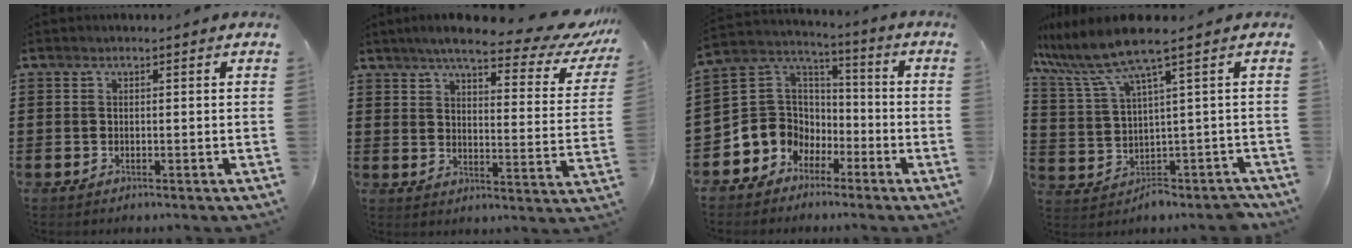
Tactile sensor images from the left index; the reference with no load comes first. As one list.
[{"total": 8.0, "force": [6.6, 1.2, 4.3], "torque": [-0.086, -0.040, 0.108]}, {"total": 7.6, "force": [-2.6, 7.1, 0.6], "torque": [-0.060, -0.007, -0.051]}, {"total": 7.0, "force": [3.2, 1.4, 6.0], "torque": [-0.139, -0.030, 0.052]}]